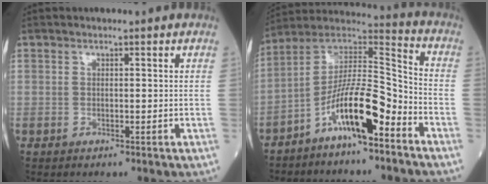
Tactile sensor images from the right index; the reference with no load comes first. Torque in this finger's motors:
{"motor_torque": [0.60, -0.40, 0.60, 0.21]}